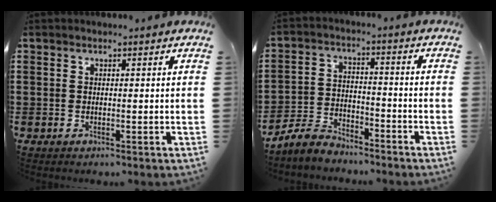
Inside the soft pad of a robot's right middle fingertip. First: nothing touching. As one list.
[{"total": 5.0, "force": [-4.8, 1.1, 0.9], "torque": [-0.040, 0.002, -0.104]}]